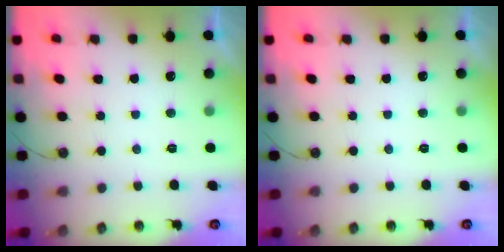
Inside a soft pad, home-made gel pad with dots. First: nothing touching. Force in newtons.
{"total": 0.0}